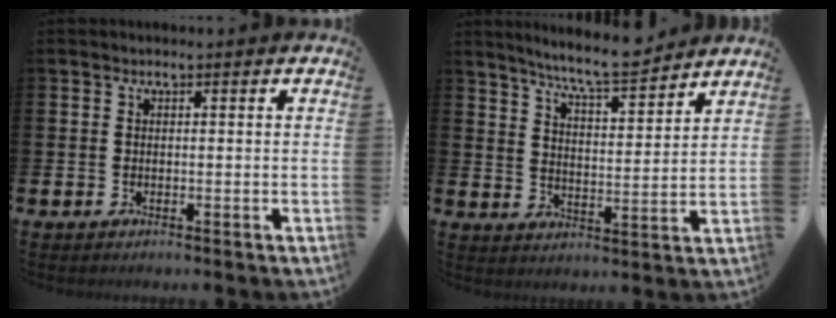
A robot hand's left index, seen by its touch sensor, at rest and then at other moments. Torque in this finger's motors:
{"motor_torque": [0.98, -1.16, 0.15, 0.07]}